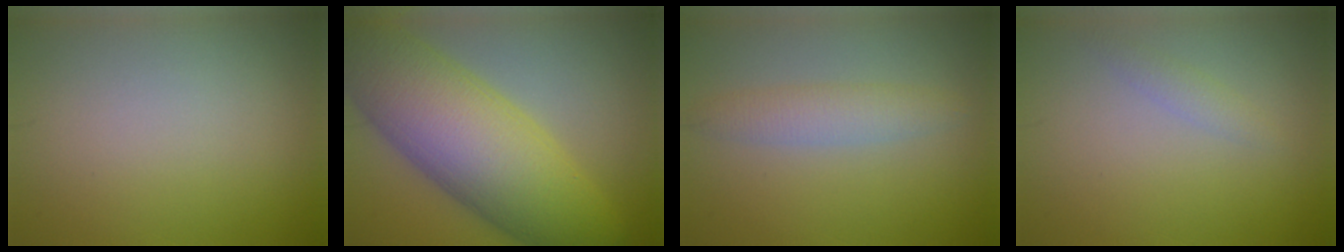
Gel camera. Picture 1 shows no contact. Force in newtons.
{"total": 12.9, "press": 12.9, "slide": 0.4}
{"total": 2.5, "press": 2.5, "slide": 0.0}
{"total": 1.2, "press": 1.2, "slide": 0.0}